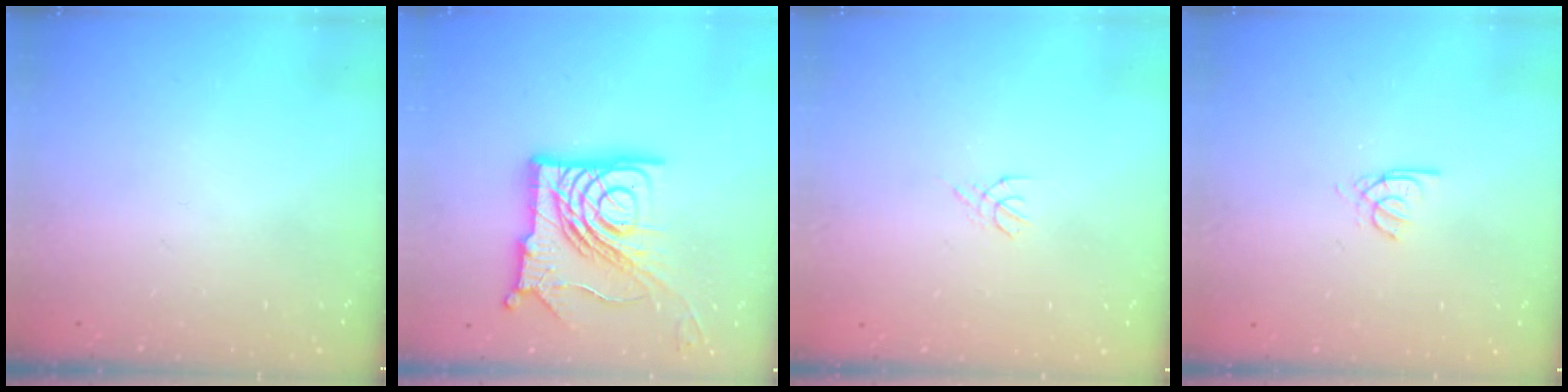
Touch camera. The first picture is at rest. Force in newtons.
{"total": 21.5, "press": 21.4, "slide": 2.4}
{"total": 1.8, "press": 1.7, "slide": 0.5}
{"total": 2.6, "press": 2.6, "slide": 0.3}